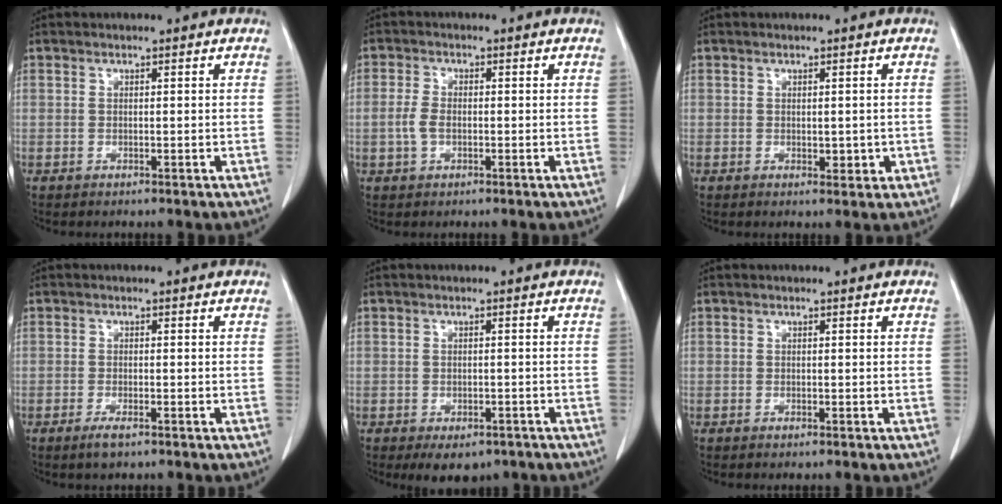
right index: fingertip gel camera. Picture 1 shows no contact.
{"total": 2.9, "force": [-0.6, 1.6, 2.3], "torque": [-0.059, 0.006, -0.014]}
{"total": 2.3, "force": [-0.3, 1.3, 1.9], "torque": [-0.020, -0.003, 0.002]}
{"total": 2.2, "force": [-1.5, 0.4, 1.6], "torque": [-0.033, -0.003, -0.027]}
{"total": 5.6, "force": [-4.1, 3.1, 2.4], "torque": [-0.021, 0.000, -0.052]}
{"total": 0.5, "force": [-0.4, 0.0, 0.3], "torque": [-0.009, -0.002, -0.007]}